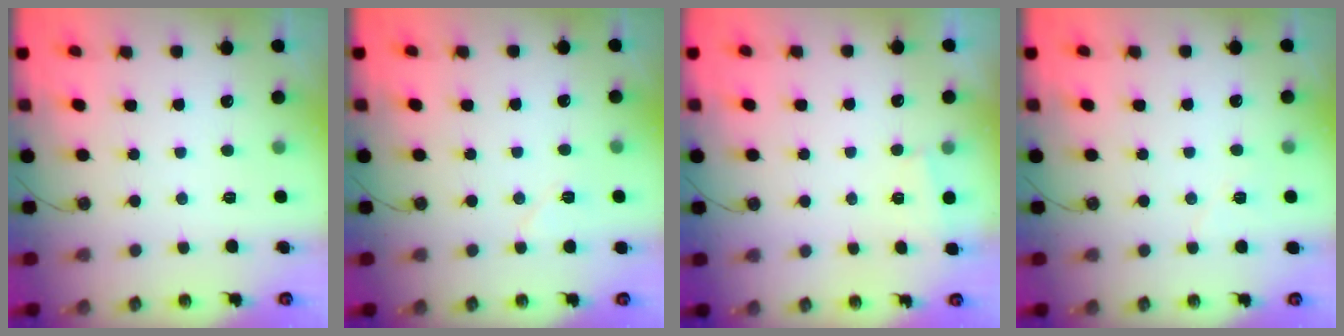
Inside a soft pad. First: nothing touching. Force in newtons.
{"total": 5.6, "press": 4.9, "slide": 2.6}
{"total": 1.1, "press": 1.1, "slide": 0.1}
{"total": 6.2, "press": 5.5, "slide": 2.9}